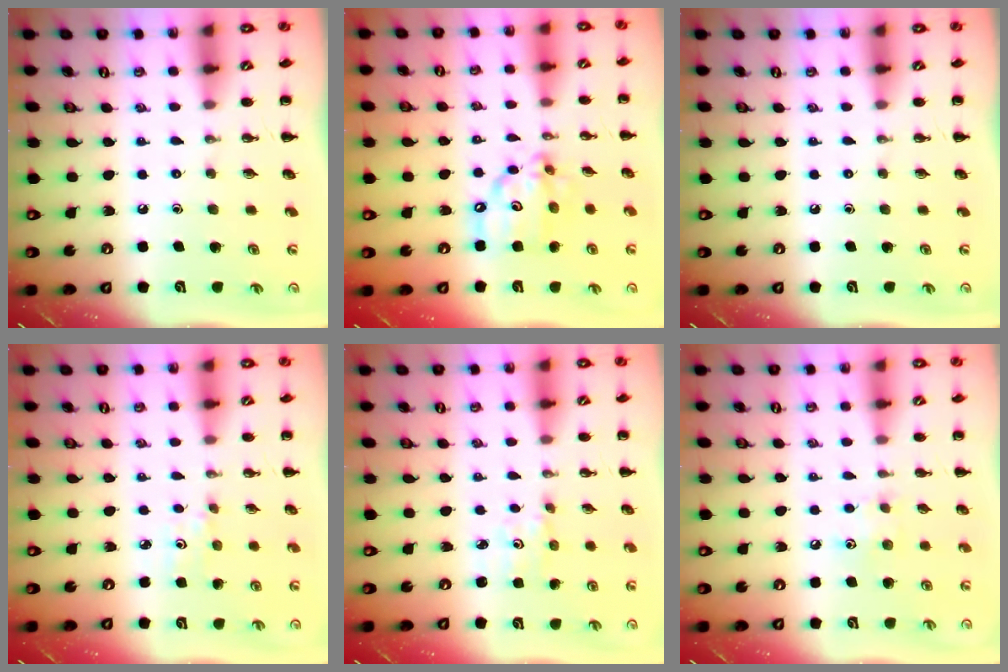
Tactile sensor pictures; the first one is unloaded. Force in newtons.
{"total": 11.5, "press": 11.2, "slide": 2.5}
{"total": 0.0}
{"total": 2.8, "press": 2.6, "slide": 0.9}
{"total": 1.6, "press": 1.6, "slide": 0.2}
{"total": 5.9, "press": 5.8, "slide": 1.3}